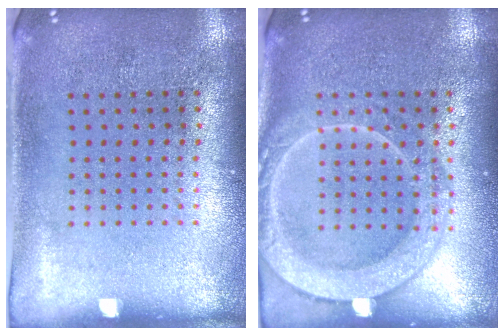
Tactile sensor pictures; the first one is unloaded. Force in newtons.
{"total": 3.7, "press": 3.7, "slide": 0.5}